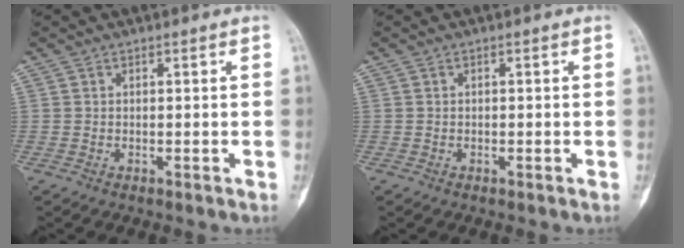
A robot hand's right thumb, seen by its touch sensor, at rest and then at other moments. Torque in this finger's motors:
{"motor_torque": [-0.24, 0.10, -0.16, 0.03, -0.03]}